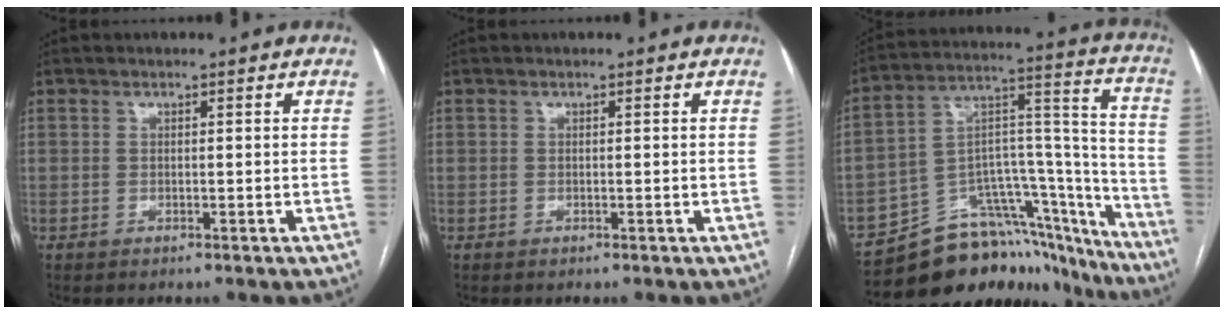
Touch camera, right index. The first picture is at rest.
{"total": 0.0}
{"total": 23.1, "force": [-19.4, 9.6, 8.2], "torque": [-0.083, 0.068, -0.285]}